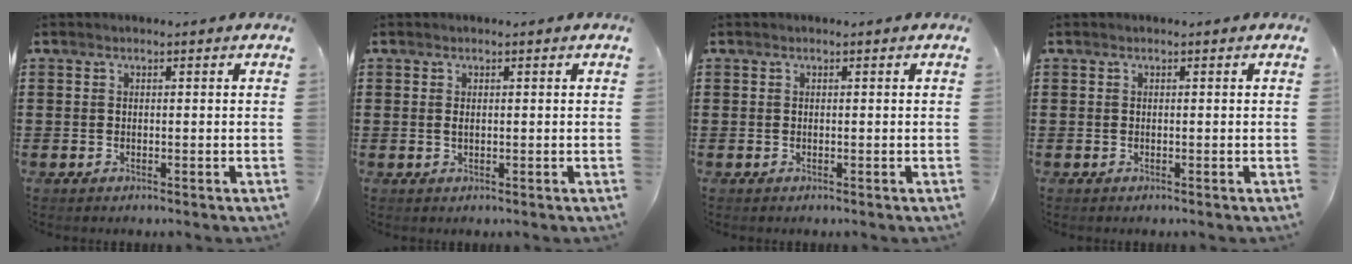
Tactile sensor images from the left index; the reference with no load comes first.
{"total": 0.8, "force": [0.1, 0.3, 0.7], "torque": [-0.016, 0.002, 0.001]}
{"total": 0.0}
{"total": 0.0}